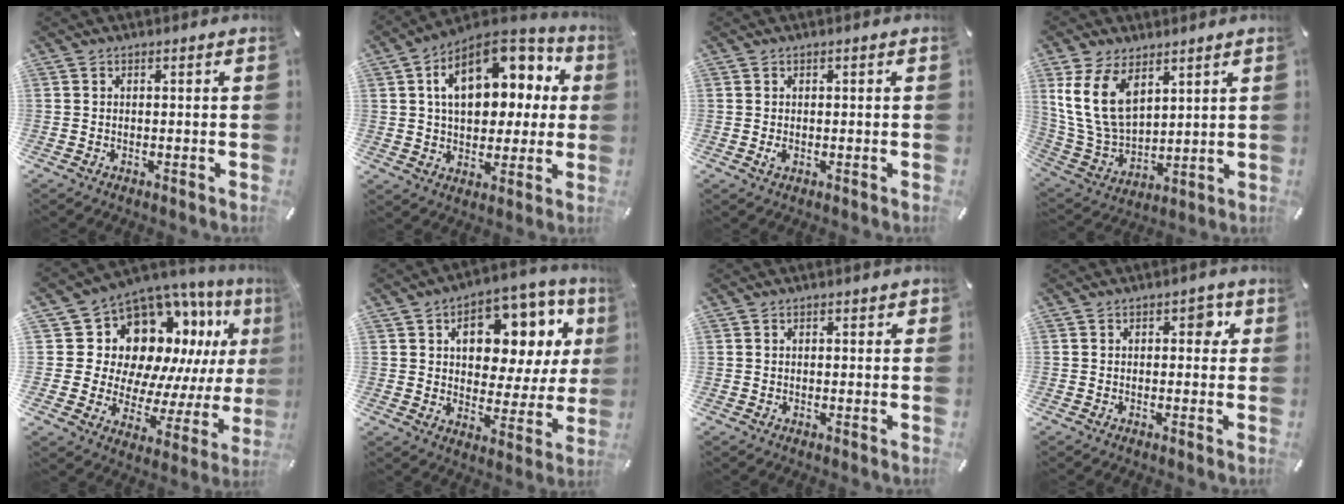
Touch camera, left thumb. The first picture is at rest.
{"total": 17.7, "force": [6.2, 11.4, 11.9], "torque": [-0.182, -0.025, 0.112]}
{"total": 1.2, "force": [-0.2, 0.8, 0.9], "torque": [-0.024, -0.002, -0.006]}
{"total": 13.1, "force": [6.3, 8.3, 8.0], "torque": [-0.196, -0.025, 0.117]}
{"total": 15.5, "force": [7.7, 10.8, 8.0], "torque": [-0.140, -0.089, 0.148]}
{"total": 13.8, "force": [6.2, 8.7, 8.7], "torque": [-0.118, -0.046, 0.102]}
{"total": 1.0, "force": [0.5, 0.8, 0.2], "torque": [0.005, 0.000, 0.008]}
{"total": 3.2, "force": [0.9, 2.0, 2.4], "torque": [-0.019, -0.002, 0.005]}